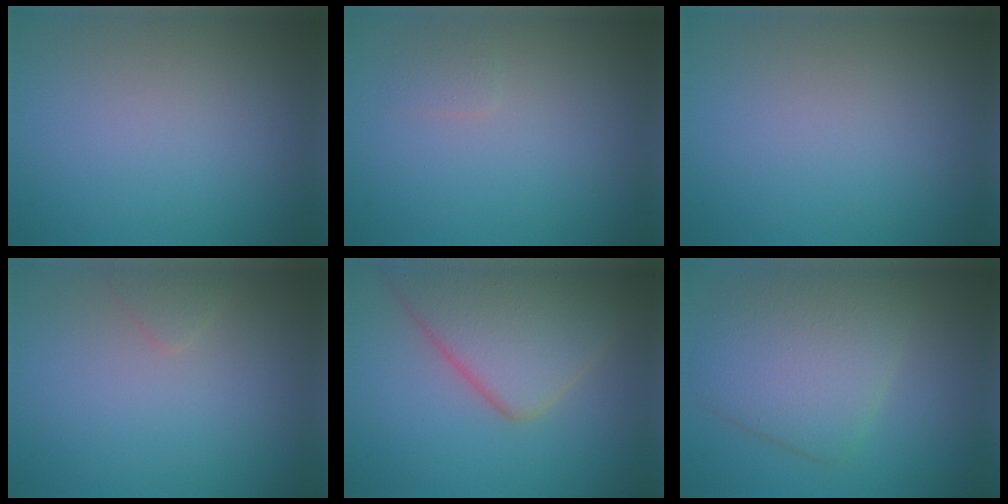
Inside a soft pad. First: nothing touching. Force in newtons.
{"total": 0.7, "press": 0.7, "slide": 0.1}
{"total": 0.0}
{"total": 0.8, "press": 0.8, "slide": 0.1}
{"total": 9.0, "press": 9.0, "slide": 0.3}
{"total": 6.8, "press": 6.8, "slide": 0.3}